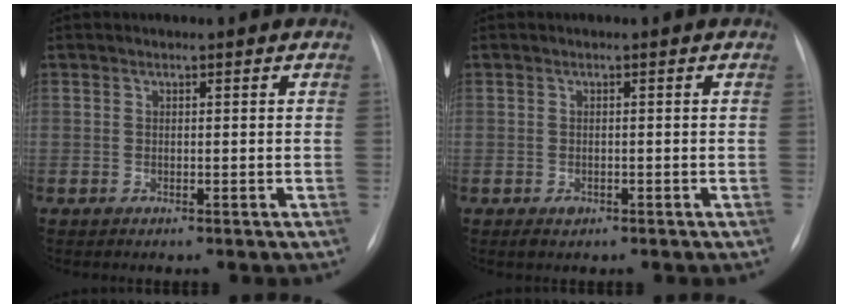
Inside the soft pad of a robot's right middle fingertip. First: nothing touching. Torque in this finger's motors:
{"motor_torque": [0.34, -0.21, 0.00, 0.01]}